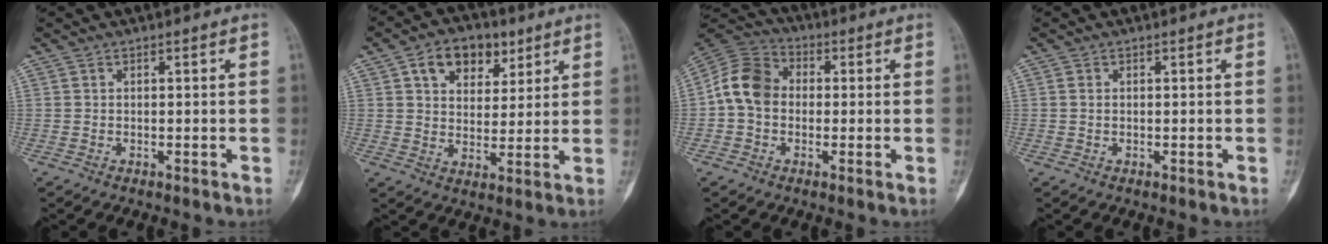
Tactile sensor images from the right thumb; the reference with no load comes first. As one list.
[{"total": 10.7, "force": [5.2, 7.2, 6.0], "torque": [-0.058, -0.014, 0.082]}, {"total": 10.2, "force": [-0.2, 8.1, 6.2], "torque": [-0.106, 0.029, -0.020]}, {"total": 0.6, "force": [0.1, 0.4, 0.4], "torque": [-0.013, 0.001, 0.004]}]